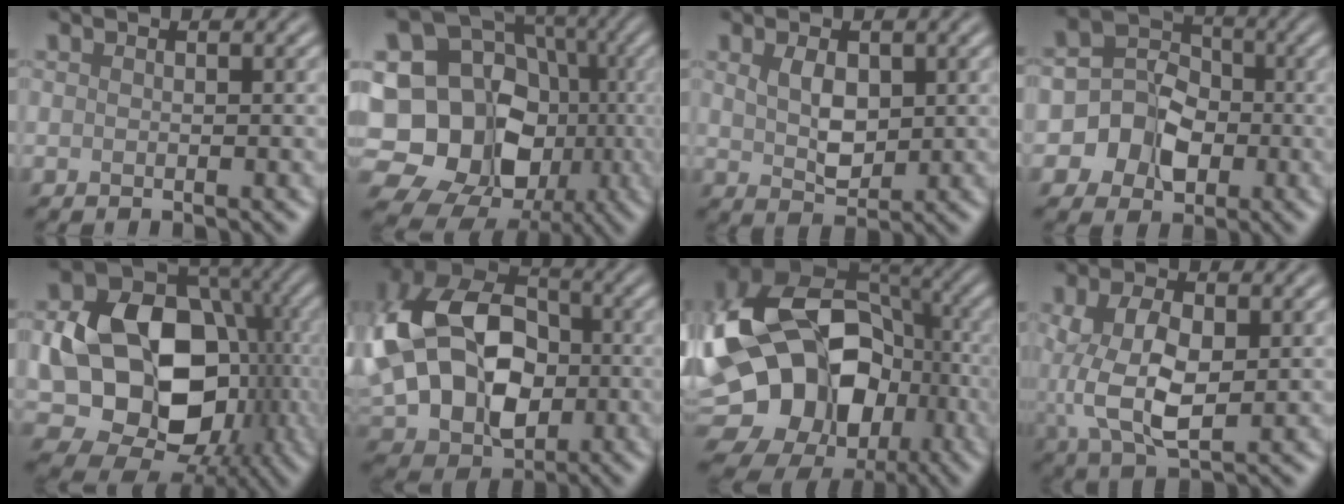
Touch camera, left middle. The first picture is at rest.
{"total": 17.7, "force": [-1.8, 15.4, 8.5], "torque": [-0.158, 0.021, -0.048]}
{"total": 2.9, "force": [0.7, 1.8, 2.2], "torque": [-0.051, 0.000, 0.021]}
{"total": 6.5, "force": [-1.4, 5.8, 2.7], "torque": [-0.032, 0.016, -0.048]}
{"total": 14.0, "force": [-1.3, 10.6, 9.0], "torque": [-0.128, -0.011, -0.021]}
{"total": 15.1, "force": [0.1, 10.5, 10.8], "torque": [-0.215, 0.009, -0.002]}
{"total": 18.1, "force": [-3.5, 14.2, 10.6], "torque": [-0.172, -0.001, -0.056]}
{"total": 6.5, "force": [0.3, 3.5, 5.4], "torque": [-0.121, -0.002, 0.007]}